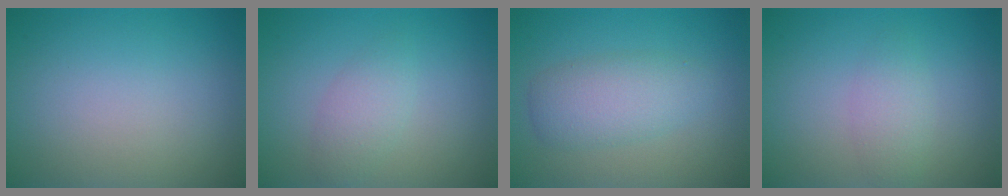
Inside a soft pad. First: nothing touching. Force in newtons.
{"total": 2.0, "press": 2.0, "slide": 0.1}
{"total": 2.9, "press": 2.9, "slide": 0.2}
{"total": 1.9, "press": 1.9, "slide": 0.0}